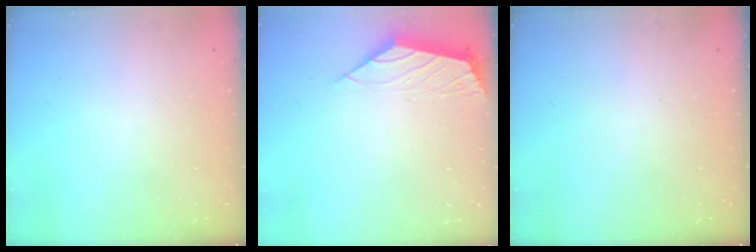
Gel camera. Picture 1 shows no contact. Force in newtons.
{"total": 2.2, "press": 2.2, "slide": 0.5}
{"total": 0.0}